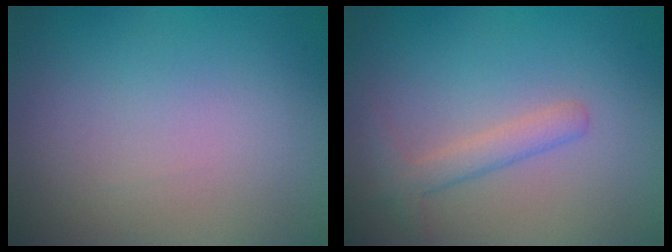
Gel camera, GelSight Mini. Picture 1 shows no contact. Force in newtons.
{"total": 2.0, "press": 2.0, "slide": 0.0}